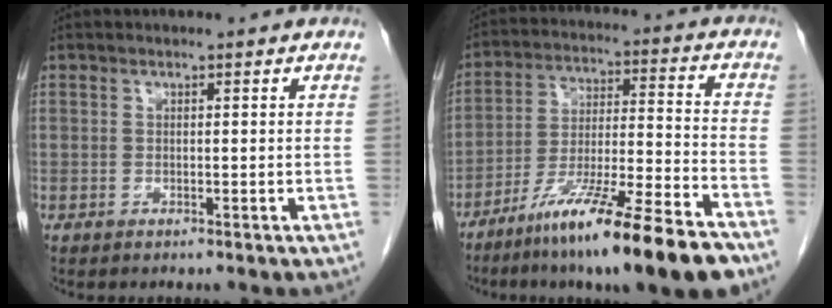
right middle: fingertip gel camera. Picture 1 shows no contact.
{"total": 18.4, "force": [-12.8, 0.4, 13.2], "torque": [-0.206, -0.028, -0.219]}